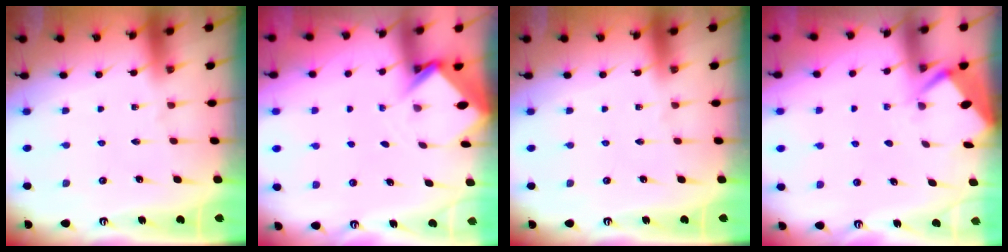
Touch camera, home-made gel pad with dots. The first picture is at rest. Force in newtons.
{"total": 2.9, "press": 2.9, "slide": 0.2}
{"total": 0.0}
{"total": 2.6, "press": 2.6, "slide": 0.3}